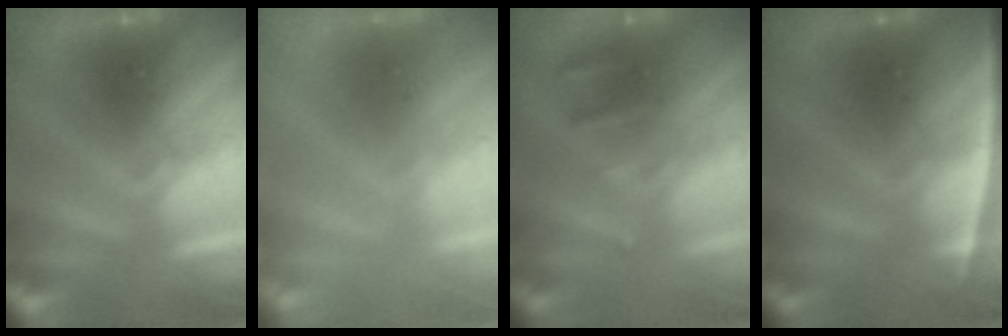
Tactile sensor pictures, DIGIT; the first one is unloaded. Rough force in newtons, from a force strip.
{"total": 8.0}
{"total": 2.4}
{"total": 2.6}